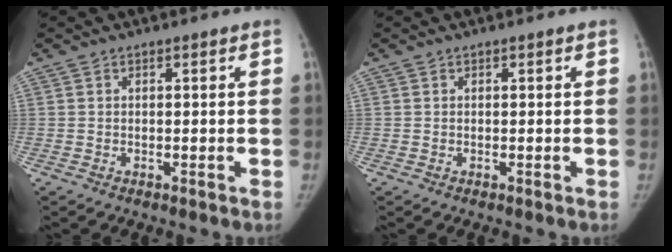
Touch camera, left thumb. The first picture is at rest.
{"total": 0.0}